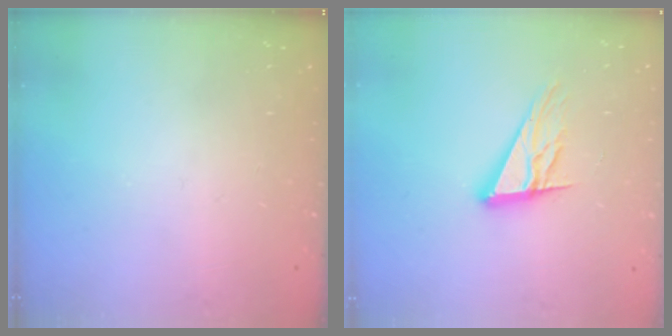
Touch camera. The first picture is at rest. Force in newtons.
{"total": 12.4, "press": 12.2, "slide": 2.2}